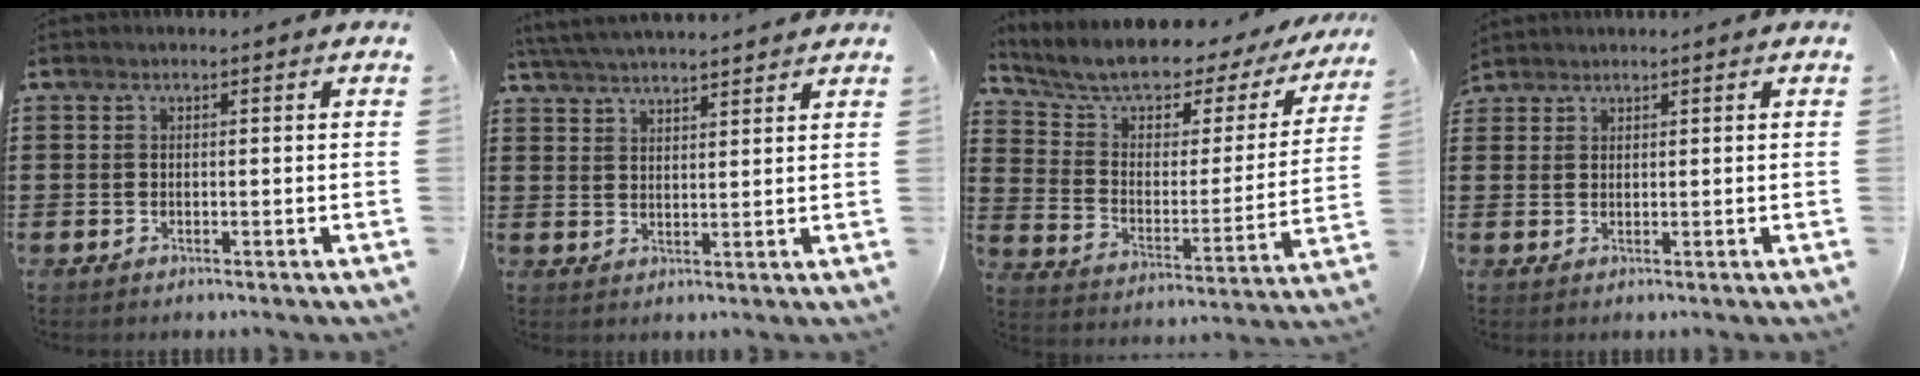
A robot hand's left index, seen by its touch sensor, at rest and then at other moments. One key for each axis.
{"total": 4.2, "fx": 4.1, "fy": -0.2, "fz": 0.9, "tx": -0.030, "ty": -0.012, "tz": 0.074}
{"total": 6.4, "fx": 5.6, "fy": 2.3, "fz": 2.3, "tx": -0.071, "ty": -0.047, "tz": 0.089}
{"total": 1.4, "fx": 1.4, "fy": 0.3, "fz": 0.0, "tx": -0.002, "ty": 0.002, "tz": 0.028}